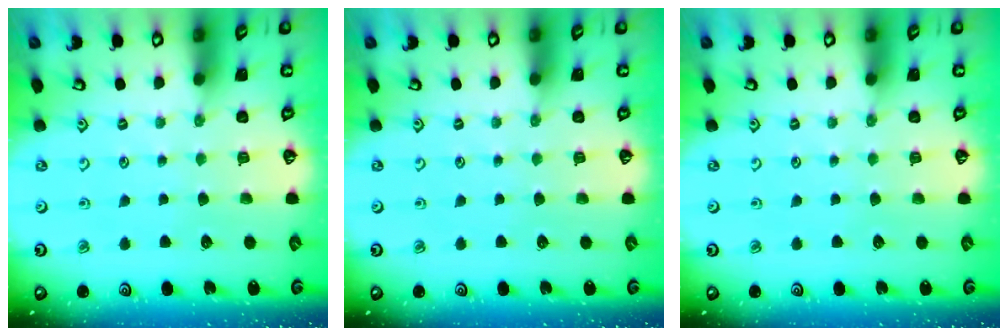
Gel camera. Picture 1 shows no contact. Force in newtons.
{"total": 0.0}
{"total": 0.0}